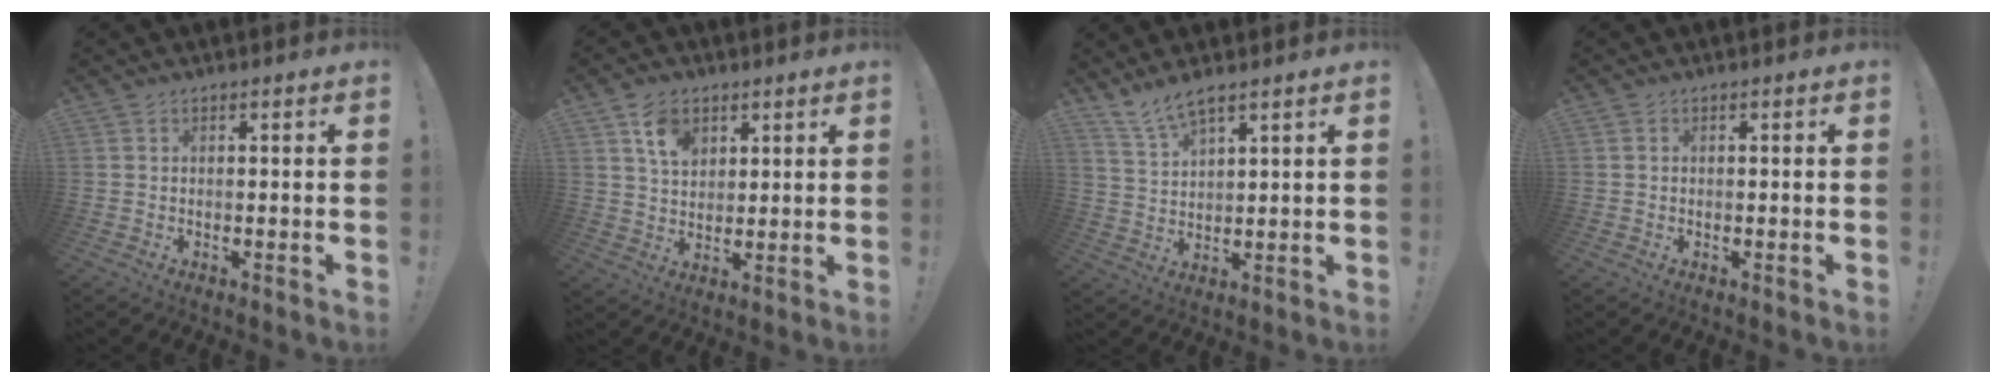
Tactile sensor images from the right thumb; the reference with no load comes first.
{"total": 9.2, "force": [5.0, 6.5, 4.1], "torque": [-0.060, -0.020, 0.094]}
{"total": 6.2, "force": [5.3, 1.2, 3.0], "torque": [-0.069, -0.024, 0.100]}
{"total": 0.7, "force": [0.1, 0.7, -0.1], "torque": [0.003, 0.005, 0.001]}